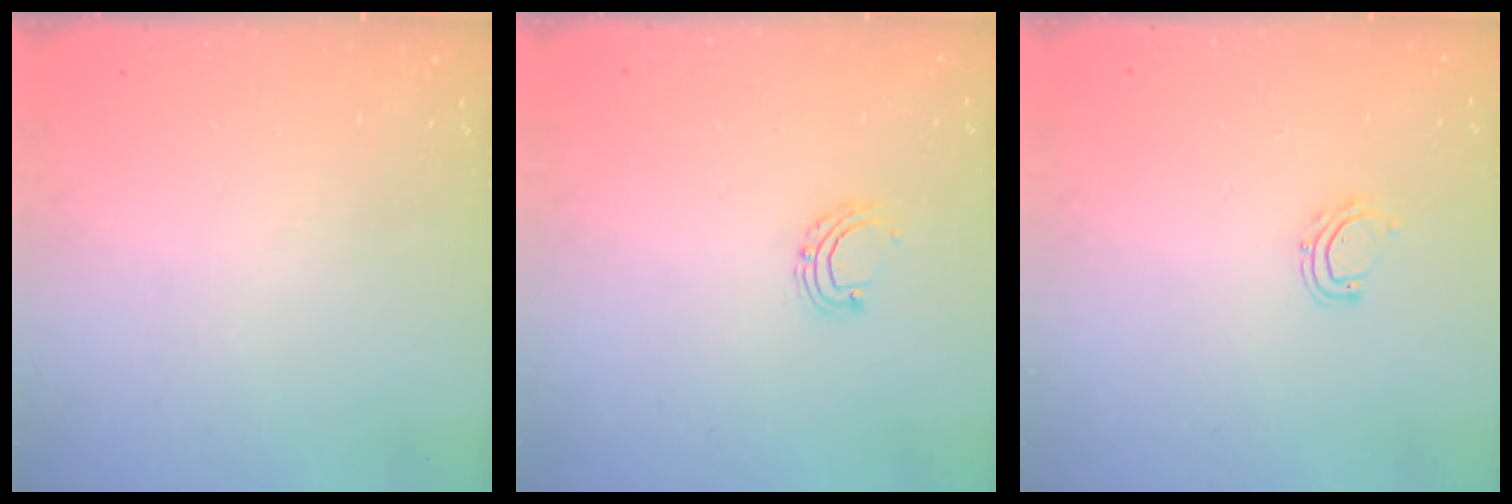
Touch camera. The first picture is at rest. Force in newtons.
{"total": 5.2, "press": 5.2, "slide": 0.6}
{"total": 5.3, "press": 5.2, "slide": 1.0}